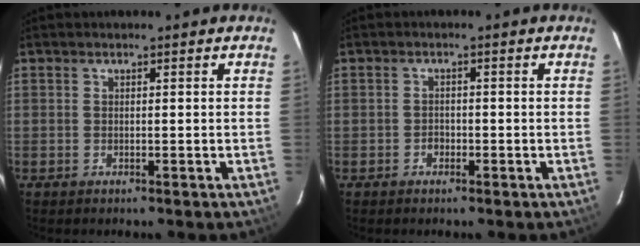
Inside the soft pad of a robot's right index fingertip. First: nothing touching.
{"total": 1.4, "force": [-0.7, 1.1, 0.3], "torque": [-0.003, 0.003, -0.010]}